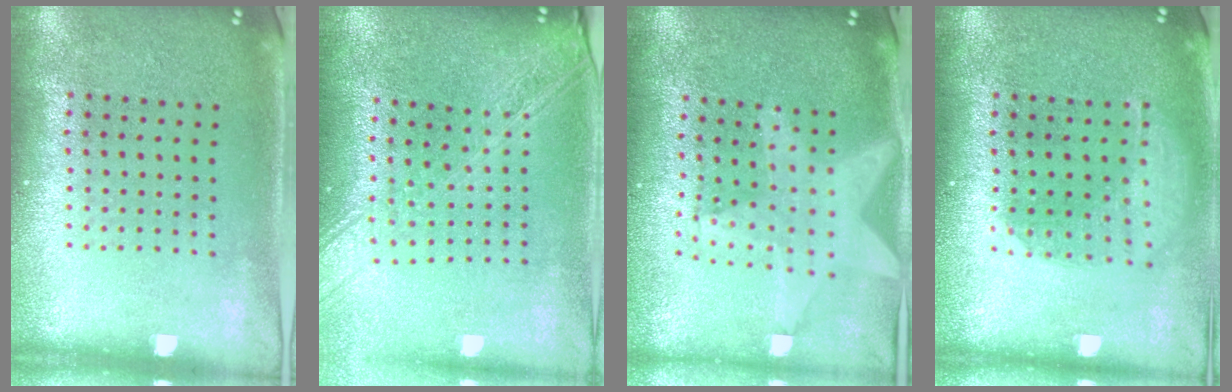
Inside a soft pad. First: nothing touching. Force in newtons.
{"total": 2.2, "press": 1.9, "slide": 1.2}
{"total": 2.2, "press": 1.8, "slide": 1.2}
{"total": 1.5, "press": 1.3, "slide": 0.9}